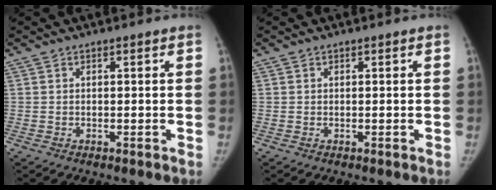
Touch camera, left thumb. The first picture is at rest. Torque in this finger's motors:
{"motor_torque": [0.00, 0.00, 0.28, -0.28, 0.00]}